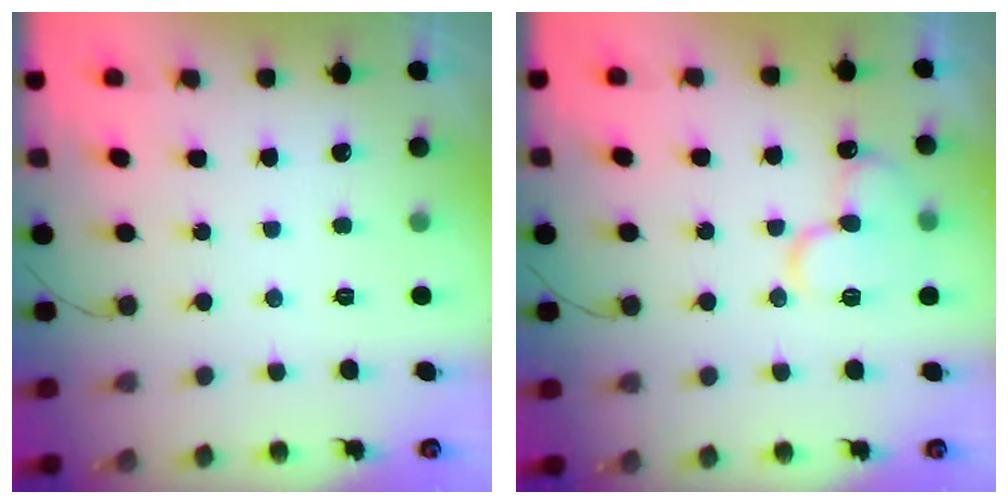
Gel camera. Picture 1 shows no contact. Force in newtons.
{"total": 13.1, "press": 13.0, "slide": 1.8}